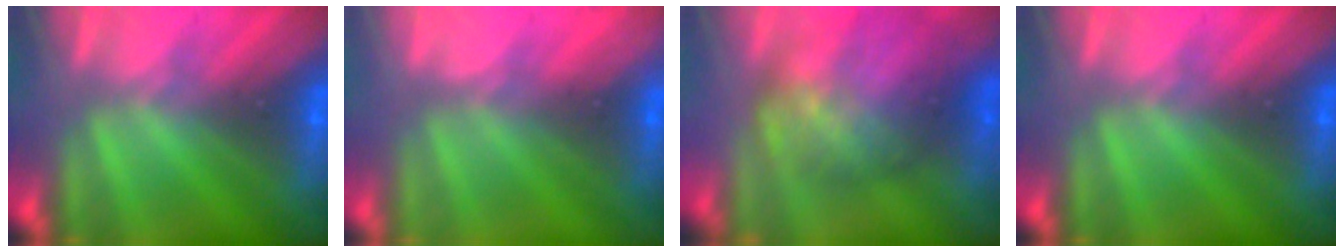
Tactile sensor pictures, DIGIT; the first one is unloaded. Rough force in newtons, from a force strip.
{"total": 2.3}
{"total": 9.1}
{"total": 0.0}